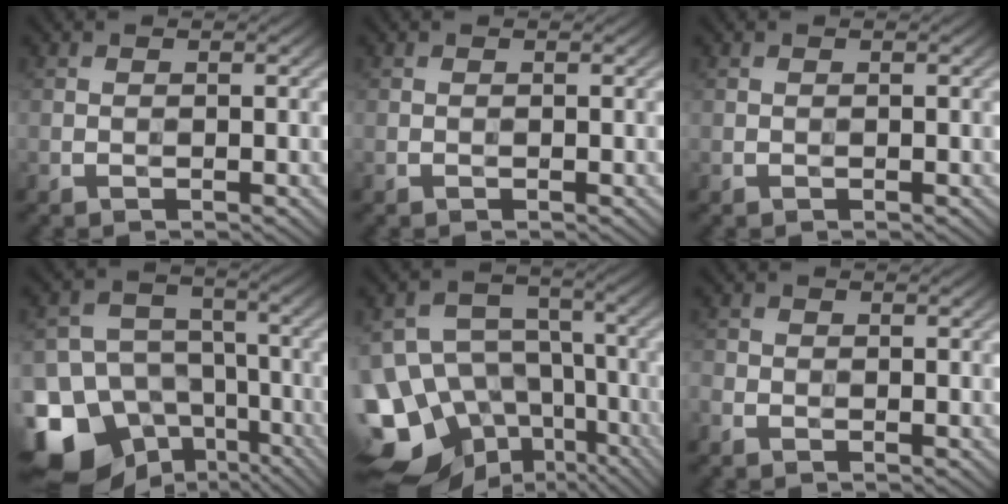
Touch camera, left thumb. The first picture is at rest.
{"total": 0.0}
{"total": 0.0}
{"total": 18.6, "force": [-10.8, 13.8, 6.3], "torque": [-0.176, -0.059, -0.161]}
{"total": 18.1, "force": [-9.7, 13.2, 7.7], "torque": [-0.180, -0.034, -0.124]}
{"total": 1.3, "force": [-0.9, 0.8, 0.3], "torque": [-0.009, -0.002, -0.024]}